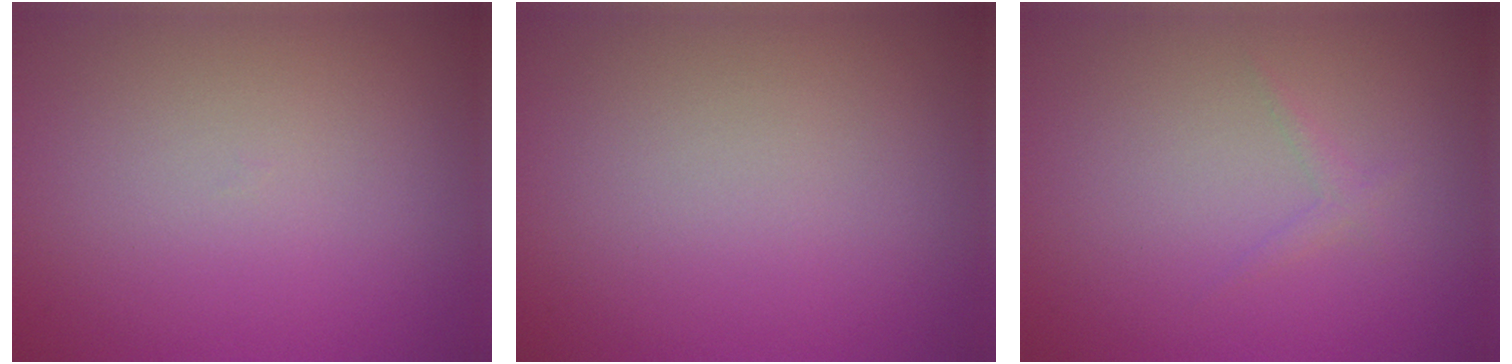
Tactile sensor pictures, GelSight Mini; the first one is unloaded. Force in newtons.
{"total": 0.0}
{"total": 0.7, "press": 0.7, "slide": 0.0}